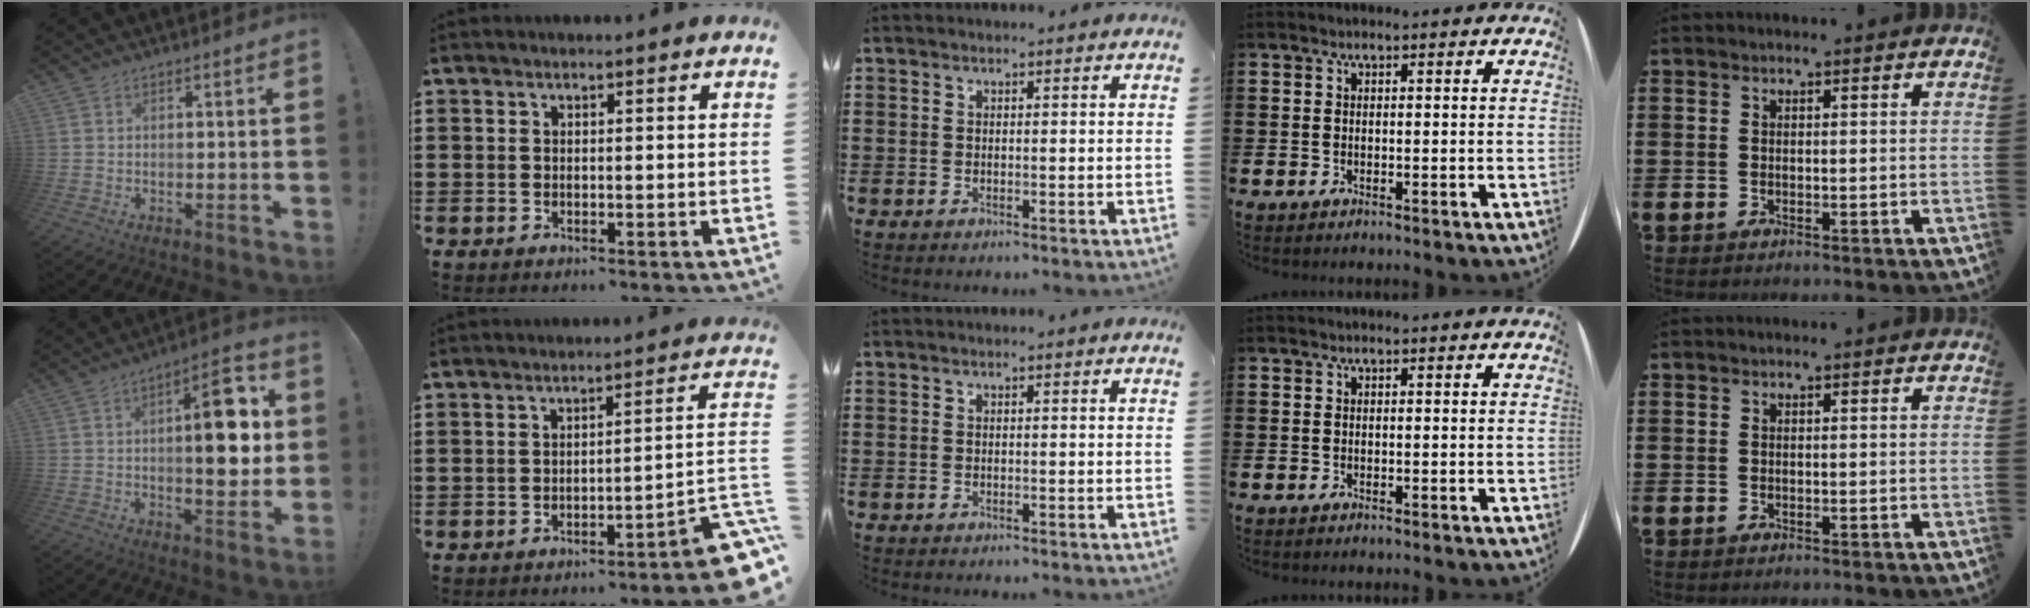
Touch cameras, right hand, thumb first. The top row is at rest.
{"thumb": {"total": 14.1, "force": [1.3, 5.2, 13.1], "torque": [-0.177, 0.002, 0.013]}, "index": {"total": 4.2, "force": [-3.0, 0.1, 3.0], "torque": [-0.046, -0.024, -0.061]}}